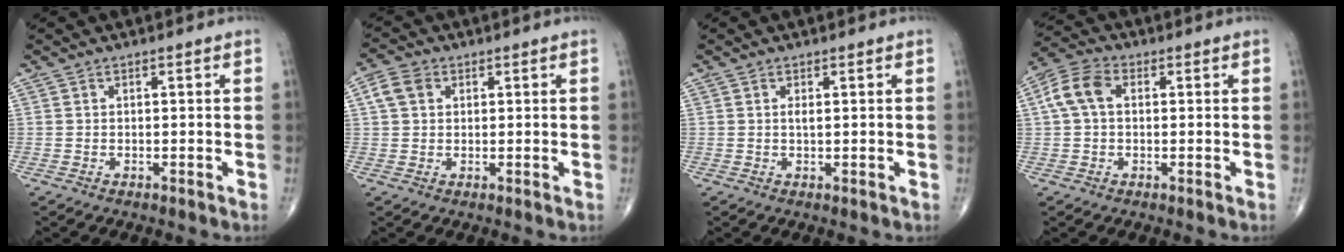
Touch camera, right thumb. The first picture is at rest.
{"total": 4.3, "force": [1.3, 3.3, 2.4], "torque": [-0.043, 0.009, 0.023]}
{"total": 1.0, "force": [0.3, 0.2, 1.0], "torque": [-0.021, -0.002, 0.005]}
{"total": 6.8, "force": [1.0, 4.4, 5.1], "torque": [-0.107, 0.024, 0.014]}